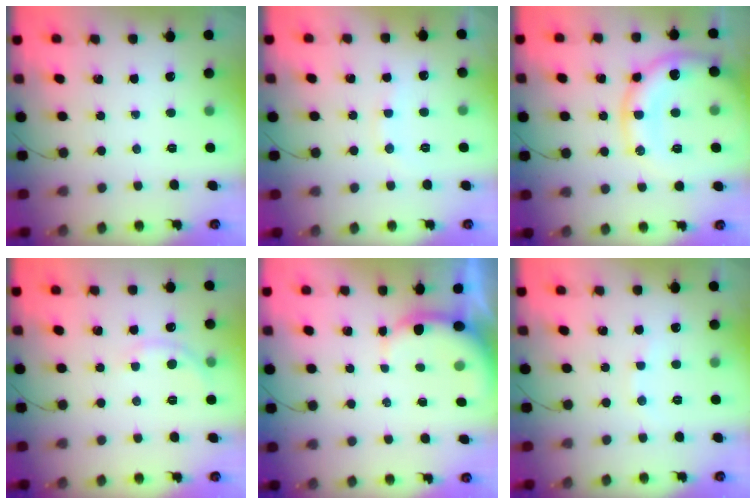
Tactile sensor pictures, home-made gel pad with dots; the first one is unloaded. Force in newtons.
{"total": 7.4, "press": 7.3, "slide": 1.3}
{"total": 17.4, "press": 17.3, "slide": 1.5}
{"total": 3.9, "press": 3.7, "slide": 1.2}
{"total": 4.8, "press": 4.8, "slide": 0.7}
{"total": 5.6, "press": 5.4, "slide": 1.1}